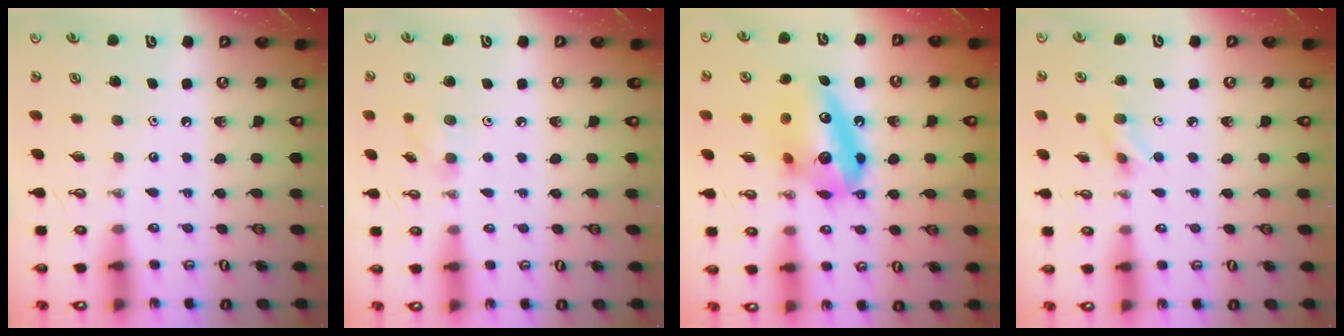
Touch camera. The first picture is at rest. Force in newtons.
{"total": 4.7, "press": 4.5, "slide": 1.4}
{"total": 15.5, "press": 15.4, "slide": 1.3}
{"total": 4.3, "press": 4.2, "slide": 0.8}